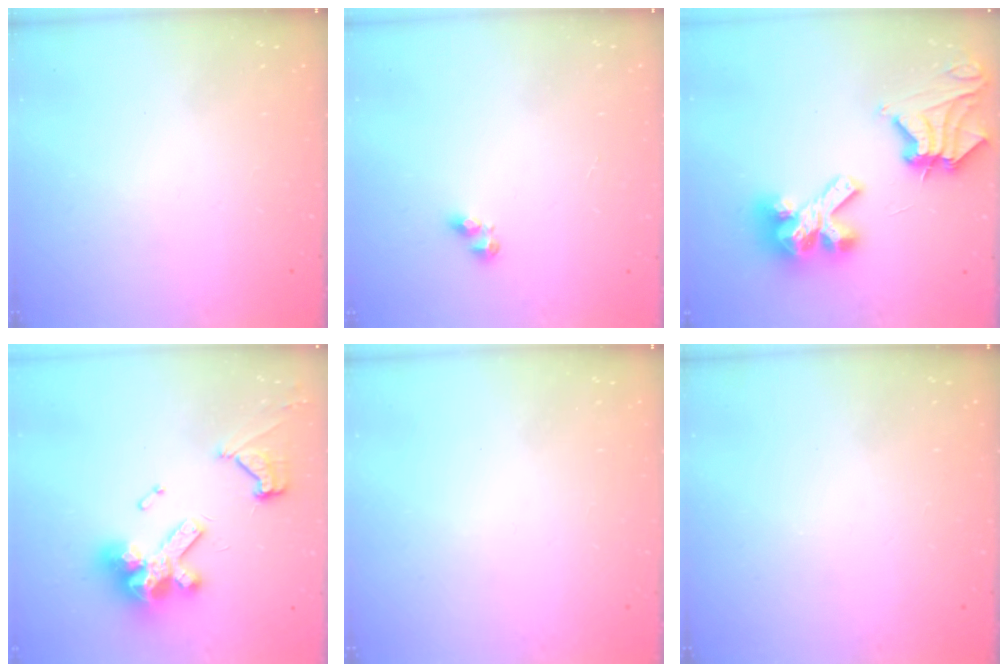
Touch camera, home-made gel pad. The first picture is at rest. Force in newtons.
{"total": 3.5, "press": 3.5, "slide": 0.4}
{"total": 14.5, "press": 14.3, "slide": 1.8}
{"total": 15.0, "press": 14.9, "slide": 1.6}
{"total": 0.0}
{"total": 0.0}